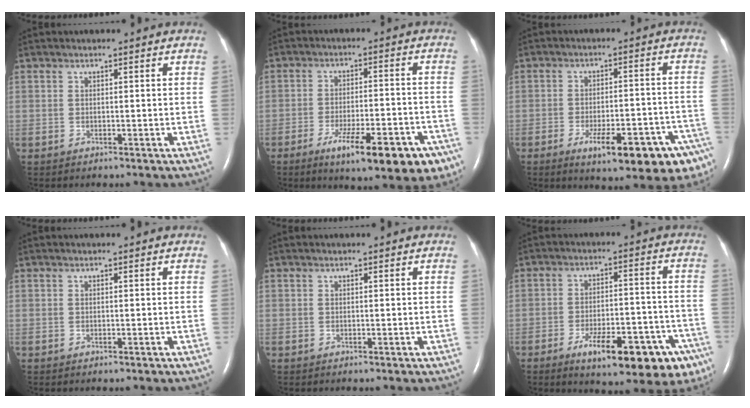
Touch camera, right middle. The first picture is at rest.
{"total": 15.3, "force": [-9.3, 3.8, 11.5], "torque": [-0.112, 0.002, -0.130]}
{"total": 14.8, "force": [-8.9, 3.1, 11.4], "torque": [-0.097, 0.014, -0.116]}
{"total": 0.0}
{"total": 0.0}
{"total": 16.4, "force": [-9.6, 4.8, 12.5], "torque": [-0.113, 0.017, -0.127]}